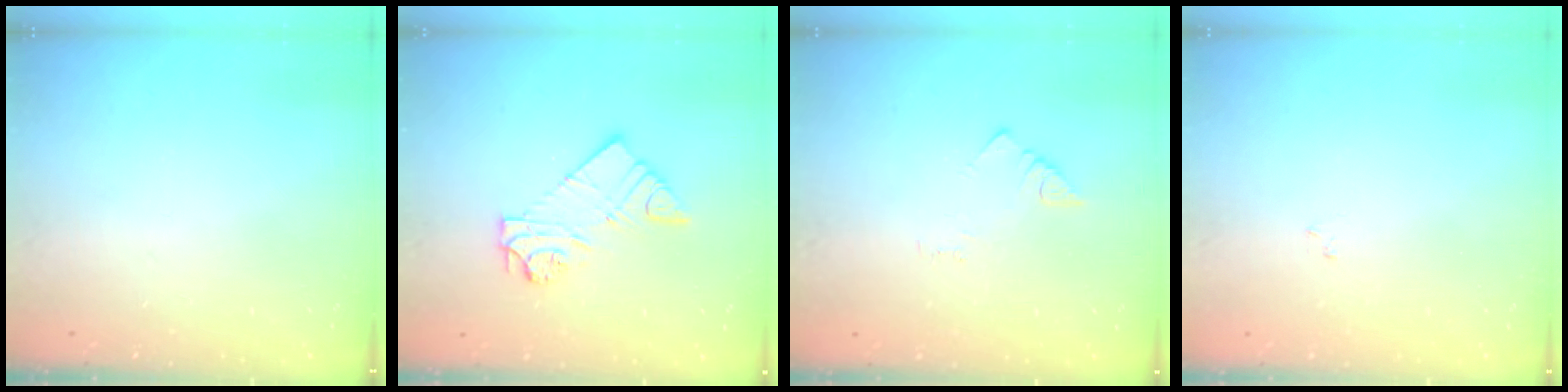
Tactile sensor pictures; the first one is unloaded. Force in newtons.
{"total": 10.0, "press": 10.0, "slide": 0.9}
{"total": 1.5, "press": 1.5, "slide": 0.3}
{"total": 2.2, "press": 2.1, "slide": 0.3}